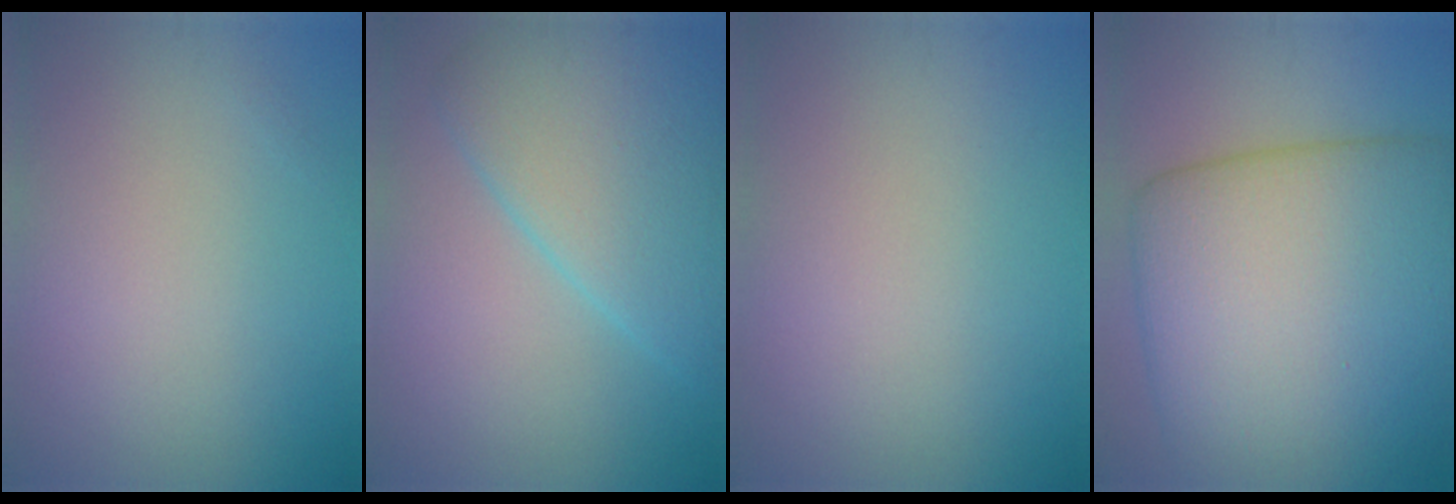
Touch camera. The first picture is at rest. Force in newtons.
{"total": 7.9, "press": 7.9, "slide": 0.2}
{"total": 0.0}
{"total": 14.3, "press": 14.3, "slide": 0.4}